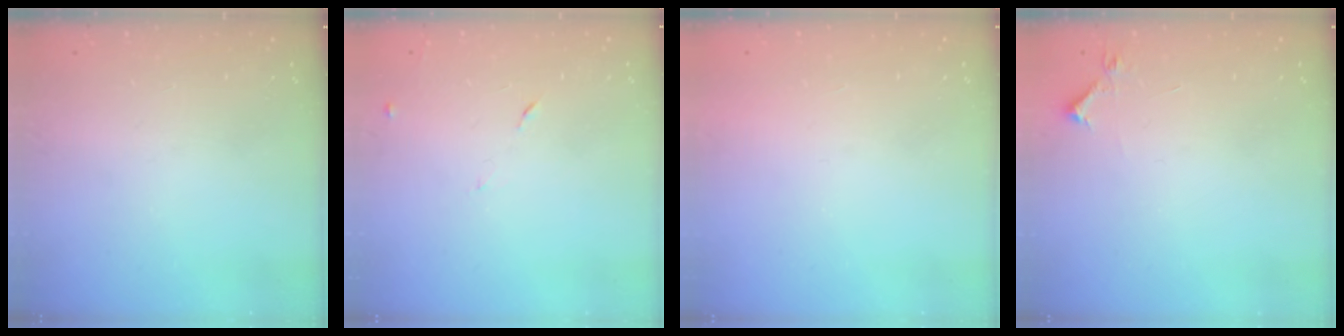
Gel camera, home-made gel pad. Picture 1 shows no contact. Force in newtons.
{"total": 6.7, "press": 6.7, "slide": 0.8}
{"total": 1.6, "press": 1.6, "slide": 0.1}
{"total": 3.9, "press": 3.8, "slide": 0.6}